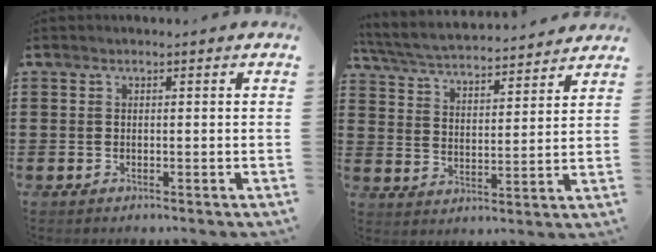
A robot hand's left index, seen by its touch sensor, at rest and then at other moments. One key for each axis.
{"total": 5.0, "fx": 4.8, "fy": 0.1, "fz": 1.2, "tx": -0.048, "ty": -0.032, "tz": 0.080}